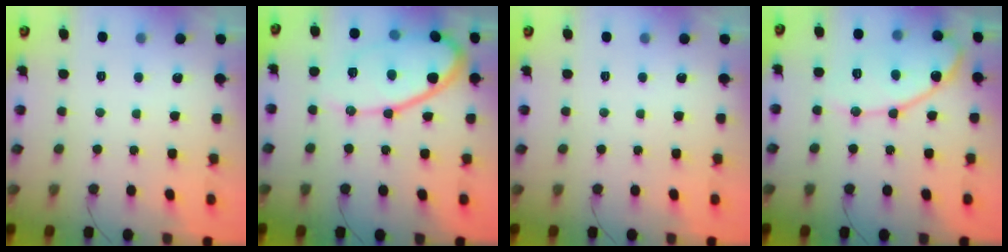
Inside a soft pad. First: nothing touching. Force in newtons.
{"total": 13.6, "press": 13.6, "slide": 0.5}
{"total": 0.0}
{"total": 14.6, "press": 14.6, "slide": 1.1}